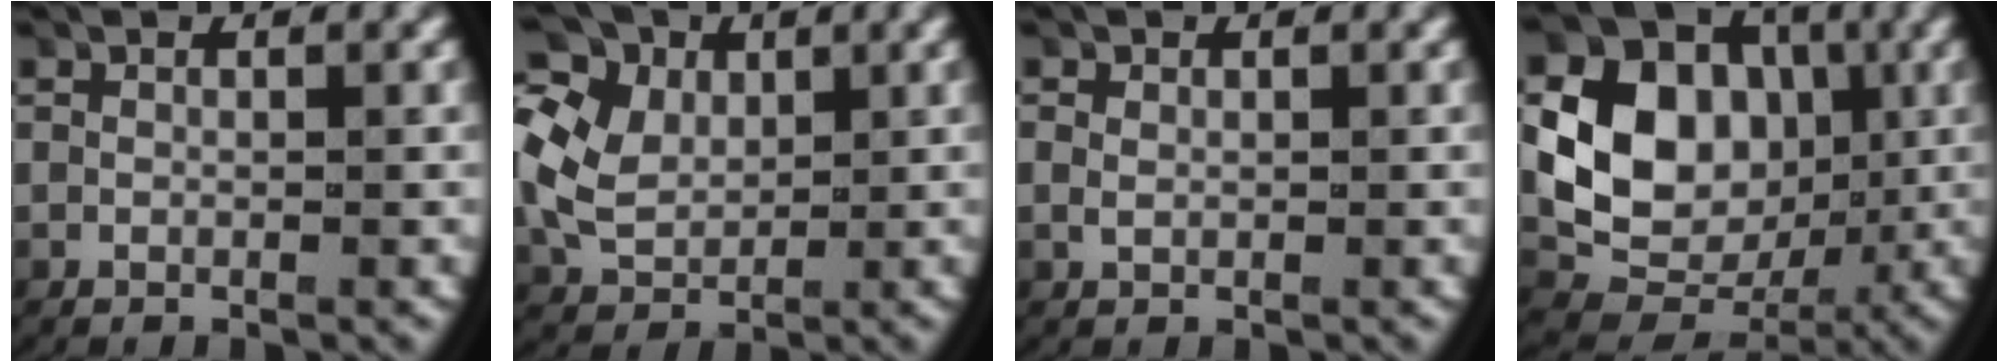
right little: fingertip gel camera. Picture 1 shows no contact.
{"total": 9.3, "force": [2.4, 7.7, 4.6], "torque": [-0.111, 0.000, 0.036]}
{"total": 0.7, "force": [0.3, 0.6, 0.4], "torque": [-0.014, -0.004, 0.010]}
{"total": 12.7, "force": [0.4, 10.2, 7.6], "torque": [-0.151, -0.032, 0.023]}